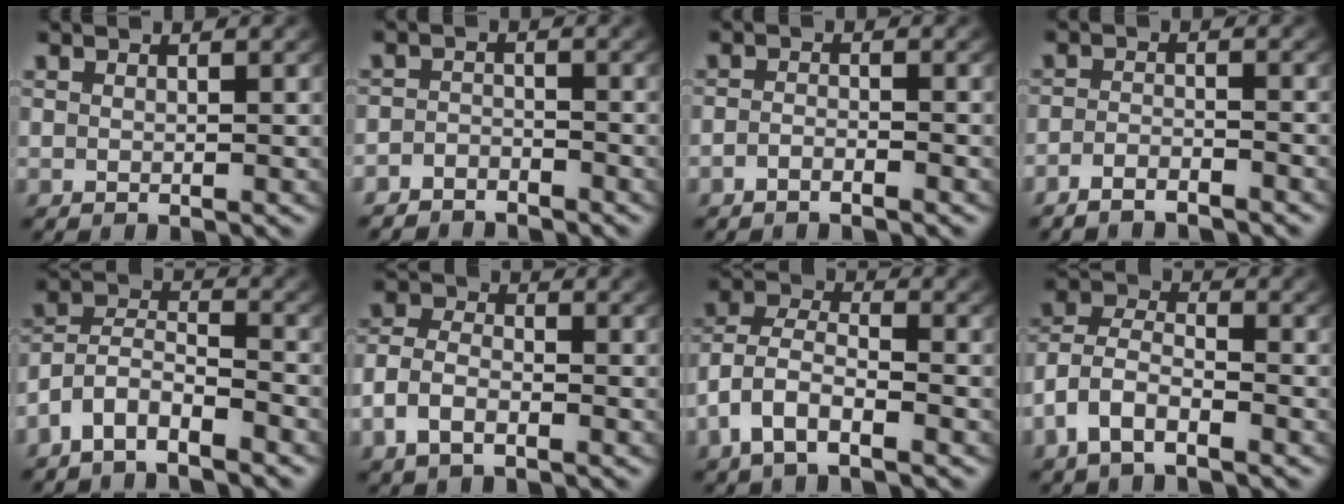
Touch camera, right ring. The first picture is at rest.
{"total": 3.3, "force": [-3.1, 1.3, -0.2], "torque": [-0.002, -0.020, -0.050]}
{"total": 1.5, "force": [-1.5, 0.2, 0.4], "torque": [-0.010, -0.009, -0.026]}
{"total": 3.1, "force": [-2.9, 0.7, 0.6], "torque": [-0.017, -0.010, -0.047]}
{"total": 7.4, "force": [-3.1, 6.3, 2.5], "torque": [-0.073, -0.024, -0.066]}
{"total": 4.6, "force": [-1.6, 3.6, 2.5], "torque": [-0.067, -0.019, -0.024]}
{"total": 6.1, "force": [-1.1, 4.8, 3.7], "torque": [-0.101, -0.023, -0.020]}
{"total": 6.6, "force": [-1.7, 5.5, 3.3], "torque": [-0.096, -0.025, -0.033]}